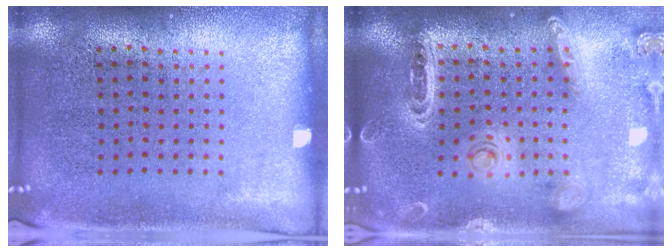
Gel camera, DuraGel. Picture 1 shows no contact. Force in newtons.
{"total": 1.4, "press": 1.4, "slide": 0.0}